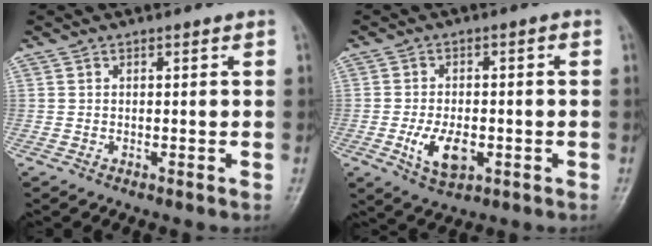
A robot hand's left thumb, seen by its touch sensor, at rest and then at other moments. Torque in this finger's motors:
{"motor_torque": [-0.37, 0.94, 0.82, 0.19, 0.05]}